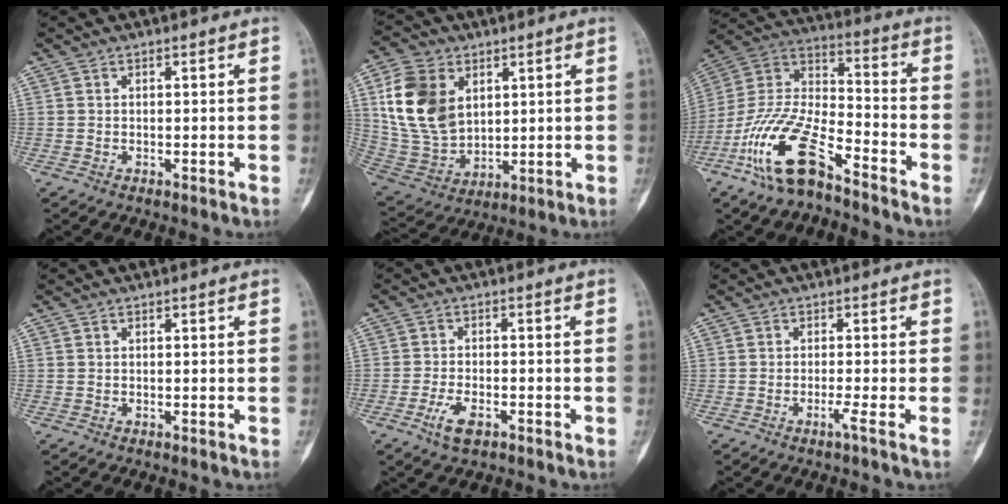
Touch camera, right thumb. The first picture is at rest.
{"total": 15.7, "force": [4.8, 11.0, 10.1], "torque": [-0.181, -0.016, 0.106]}
{"total": 16.9, "force": [-10.5, 6.2, 11.7], "torque": [-0.231, 0.068, -0.205]}
{"total": 0.0}
{"total": 4.8, "force": [-2.6, 2.2, 3.4], "torque": [-0.070, 0.008, -0.045]}
{"total": 1.8, "force": [-1.0, -0.7, 1.4], "torque": [-0.032, -0.005, -0.023]}